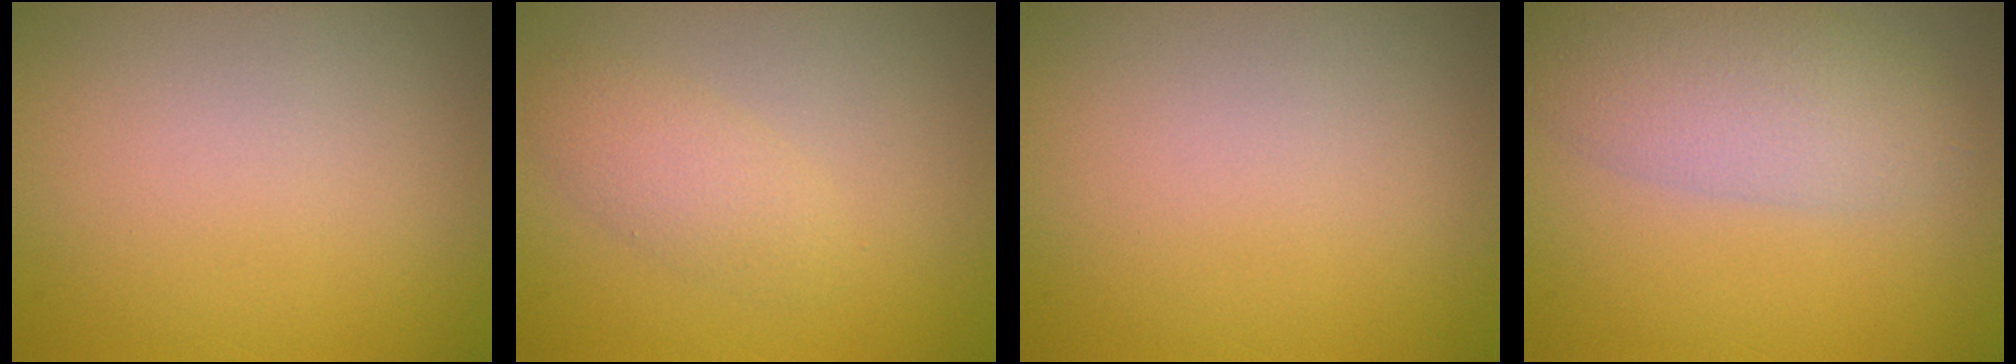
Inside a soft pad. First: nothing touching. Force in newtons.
{"total": 2.2, "press": 2.2, "slide": 0.1}
{"total": 0.0}
{"total": 5.4, "press": 5.4, "slide": 0.3}